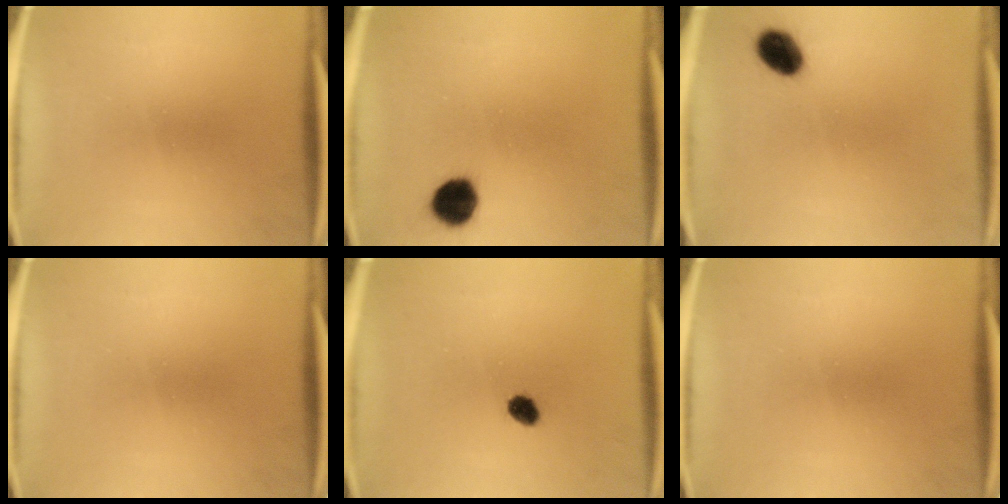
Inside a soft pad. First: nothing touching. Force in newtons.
{"total": 6.9}
{"total": 6.3}
{"total": 0.0}
{"total": 3.0}
{"total": 0.0}